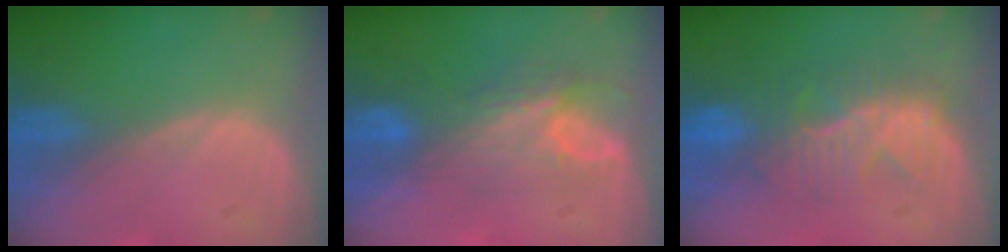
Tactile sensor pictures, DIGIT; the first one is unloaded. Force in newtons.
{"total": 7.9, "press": 6.8, "slide": 3.9}
{"total": 9.9, "press": 8.7, "slide": 4.7}